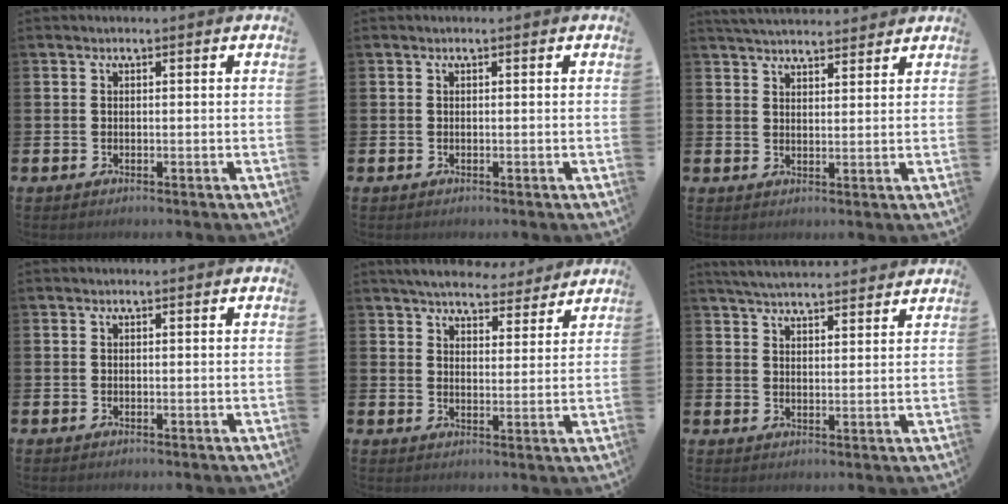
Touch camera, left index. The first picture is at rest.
{"total": 0.0}
{"total": 3.9, "force": [3.8, 0.5, 0.3], "torque": [-0.012, -0.017, 0.071]}
{"total": 0.0}
{"total": 5.8, "force": [5.6, 1.3, 1.0], "torque": [-0.030, -0.032, 0.097]}
{"total": 4.8, "force": [4.7, 0.2, 0.7], "torque": [-0.024, -0.025, 0.085]}